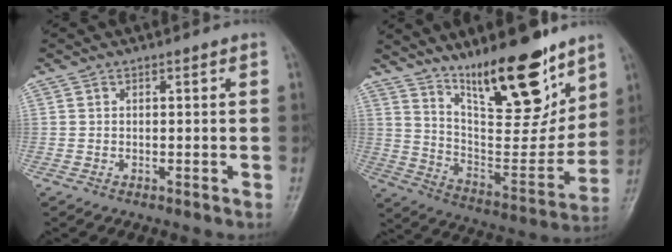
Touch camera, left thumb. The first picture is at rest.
{"total": 20.7, "force": [14.1, 6.3, 13.9], "torque": [-0.173, -0.090, 0.242]}